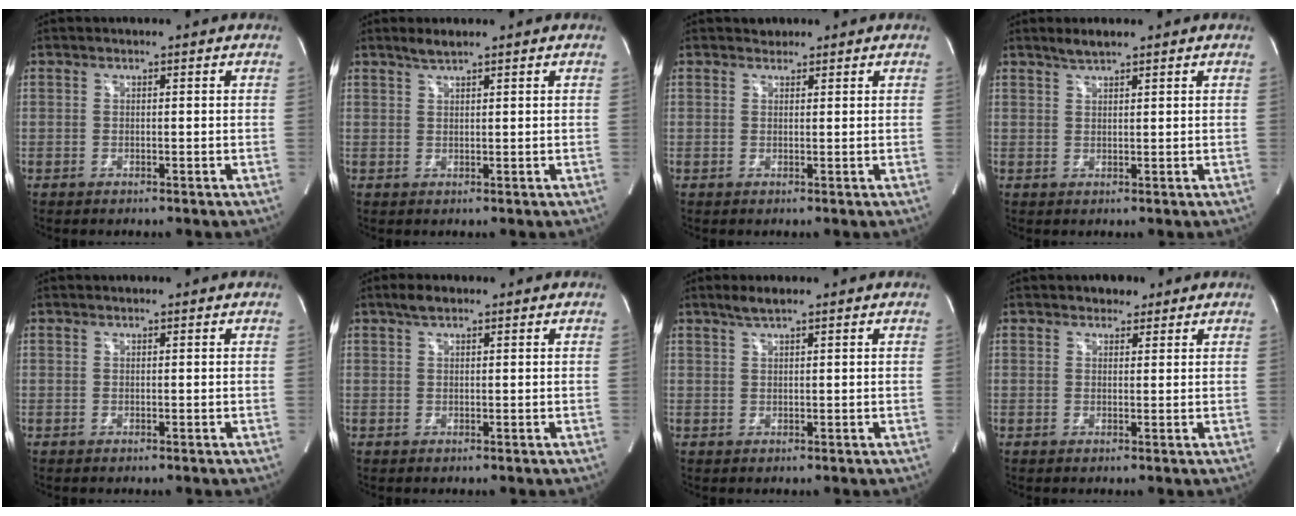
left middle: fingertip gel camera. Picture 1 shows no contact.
{"total": 1.7, "force": [1.5, 0.0, 0.9], "torque": [-0.022, 0.004, 0.032]}
{"total": 1.1, "force": [0.9, 0.6, -0.1], "torque": [-0.001, 0.005, 0.011]}
{"total": 2.1, "force": [1.9, 0.2, 1.1], "torque": [-0.028, 0.005, 0.037]}
{"total": 0.0}
{"total": 2.1, "force": [1.5, 0.8, 1.3], "torque": [-0.029, 0.011, 0.028]}
{"total": 2.2, "force": [1.7, 0.1, 1.4], "torque": [-0.033, 0.005, 0.034]}
{"total": 2.2, "force": [1.6, 1.4, 0.6], "torque": [-0.009, 0.005, 0.022]}